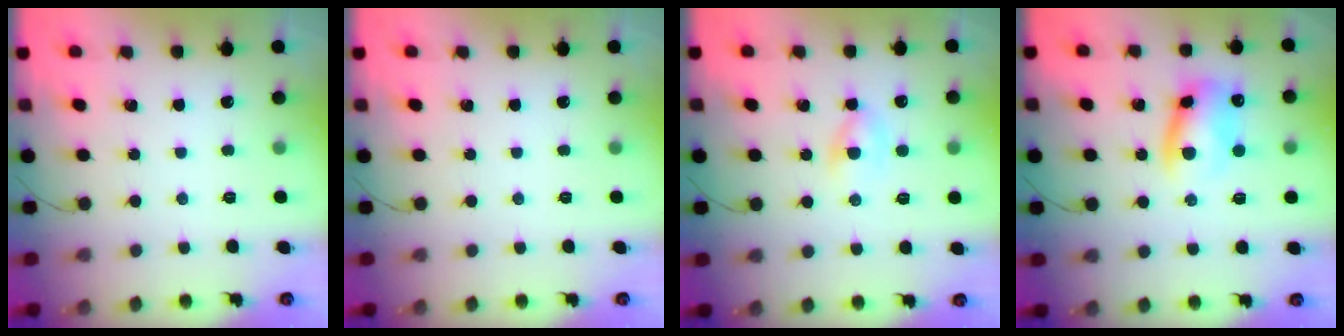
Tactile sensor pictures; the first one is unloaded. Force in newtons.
{"total": 0.0}
{"total": 3.6, "press": 3.6, "slide": 0.8}
{"total": 10.8, "press": 10.6, "slide": 2.0}